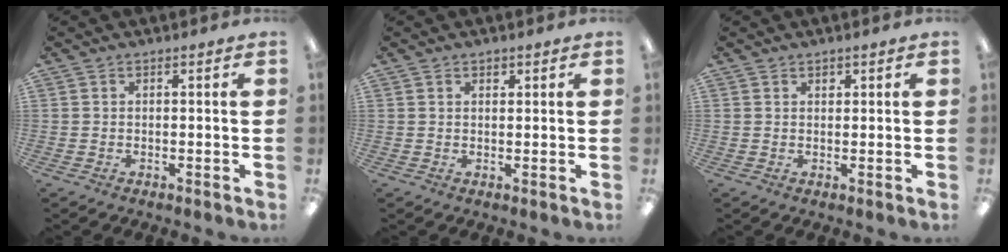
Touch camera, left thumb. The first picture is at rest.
{"total": 1.2, "force": [0.9, 0.6, 0.4], "torque": [-0.001, -0.004, 0.015]}
{"total": 1.0, "force": [0.8, 0.5, 0.4], "torque": [-0.001, -0.003, 0.013]}